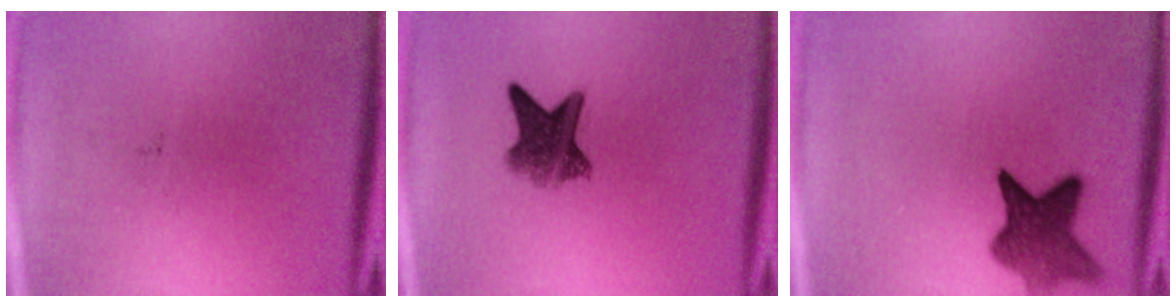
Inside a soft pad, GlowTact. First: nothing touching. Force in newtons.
{"total": 6.5}
{"total": 7.5}